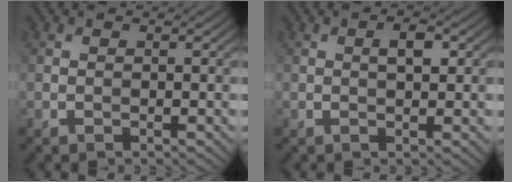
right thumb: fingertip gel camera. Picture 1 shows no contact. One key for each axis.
{"total": 2.1, "fx": 0.4, "fy": 0.8, "fz": 1.9, "tx": -0.030, "ty": 0.002, "tz": 0.005}